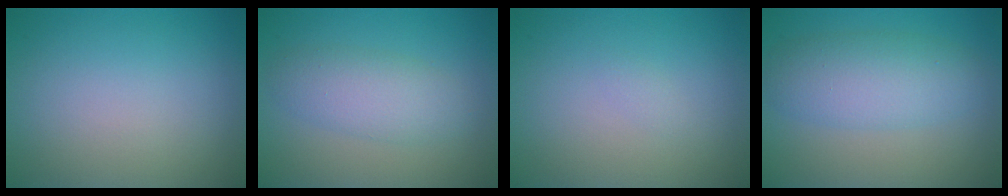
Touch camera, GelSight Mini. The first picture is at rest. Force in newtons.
{"total": 3.5, "press": 3.5, "slide": 0.1}
{"total": 0.5, "press": 0.5, "slide": 0.0}
{"total": 4.9, "press": 4.9, "slide": 0.2}